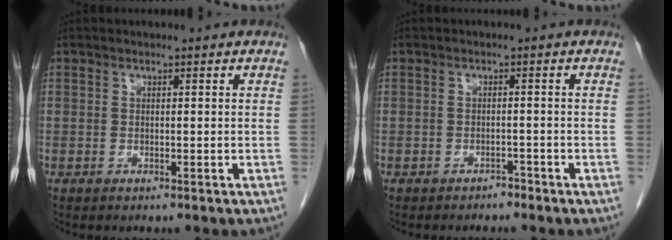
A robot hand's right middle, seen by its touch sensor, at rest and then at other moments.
{"total": 1.3, "force": [-1.2, 0.4, 0.3], "torque": [-0.009, 0.000, -0.018]}